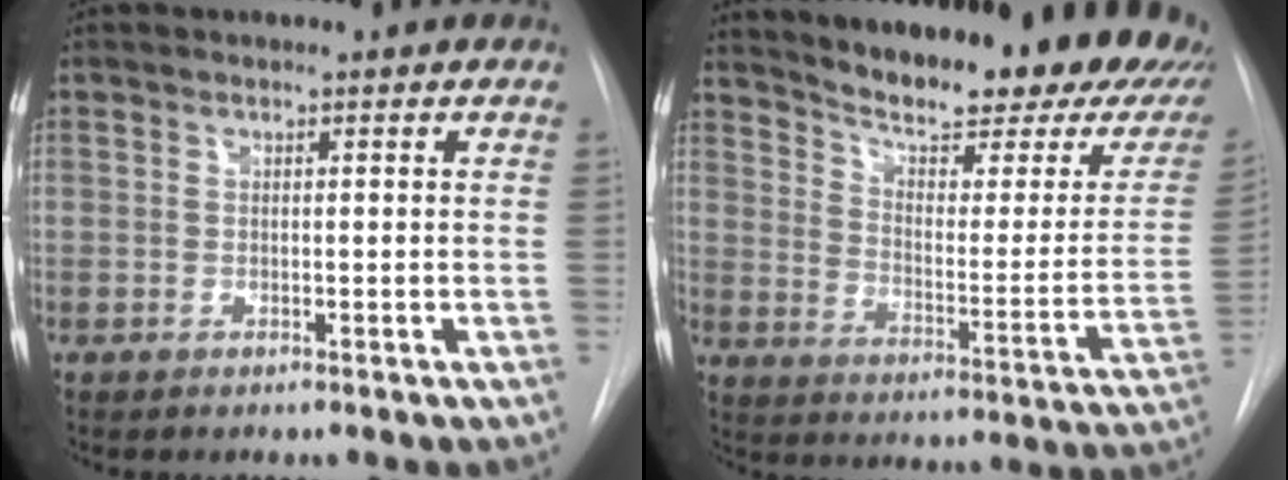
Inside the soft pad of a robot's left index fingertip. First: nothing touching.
{"total": 26.7, "force": [22.1, 5.8, 13.8], "torque": [-0.204, -0.059, 0.279]}